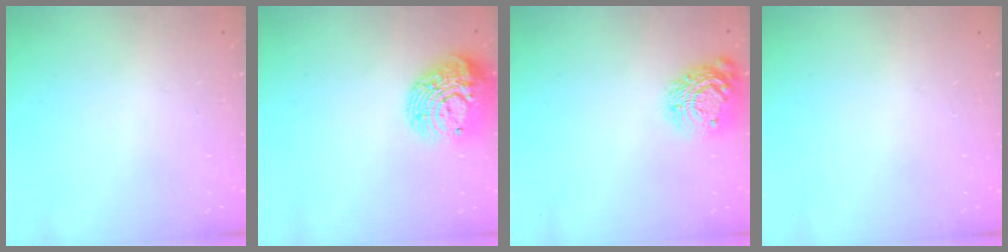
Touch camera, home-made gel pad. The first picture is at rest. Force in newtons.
{"total": 15.1, "press": 15.1, "slide": 1.0}
{"total": 12.8, "press": 12.8, "slide": 0.8}
{"total": 0.0}